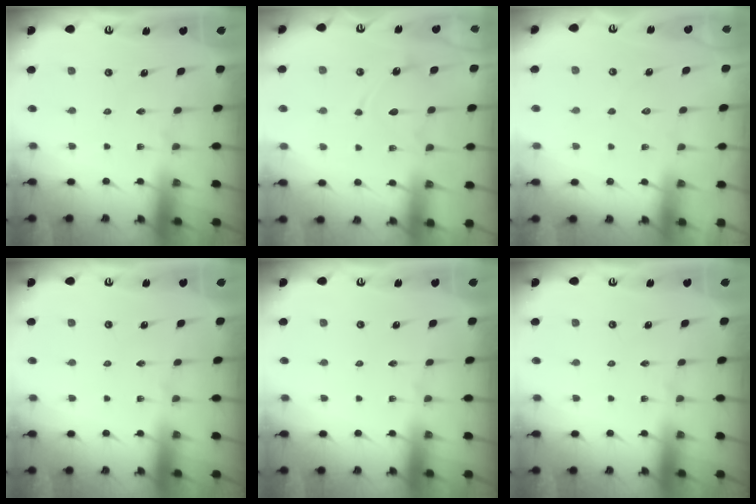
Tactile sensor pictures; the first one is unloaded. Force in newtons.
{"total": 11.2, "press": 11.1, "slide": 1.1}
{"total": 3.5, "press": 3.5, "slide": 0.4}
{"total": 0.0}
{"total": 0.0}
{"total": 0.0}